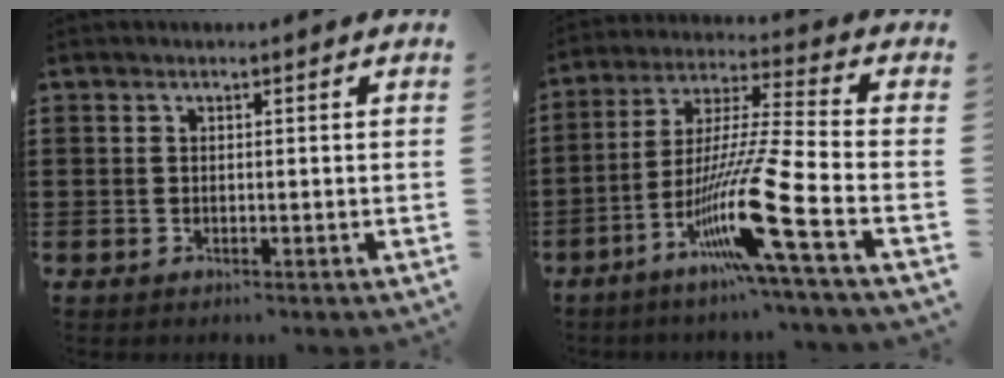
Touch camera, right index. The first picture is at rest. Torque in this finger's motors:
{"motor_torque": [2.14, 0.00, 1.05, 0.21]}